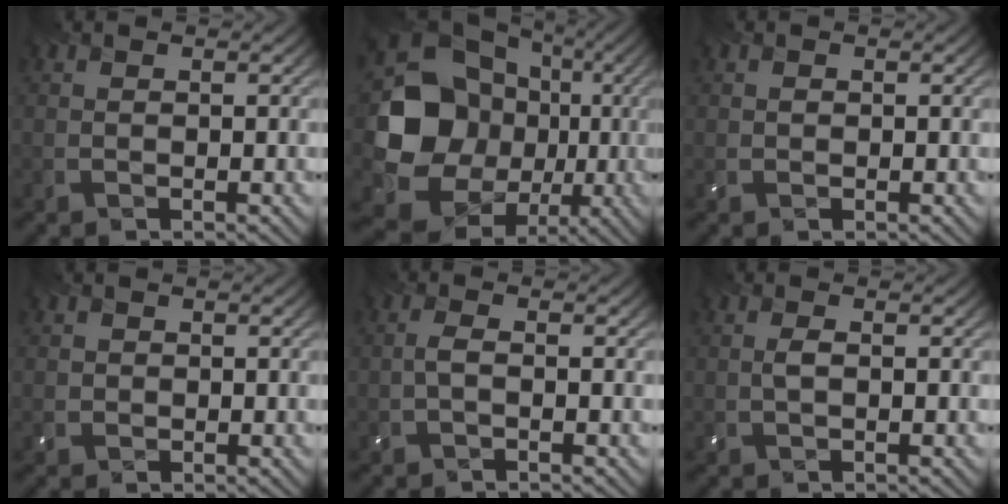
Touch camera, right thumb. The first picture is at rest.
{"total": 17.9, "force": [-0.4, 15.5, 8.9], "torque": [-0.204, -0.029, -0.004]}
{"total": 0.6, "force": [0.0, 0.6, 0.2], "torque": [-0.006, -0.002, 0.000]}
{"total": 1.2, "force": [0.0, 1.2, 0.1], "torque": [-0.001, -0.003, -0.001]}
{"total": 1.5, "force": [-0.5, 0.5, 1.3], "torque": [-0.034, 0.005, -0.013]}
{"total": 1.4, "force": [-0.1, 0.6, 1.3], "torque": [-0.033, 0.004, -0.002]}